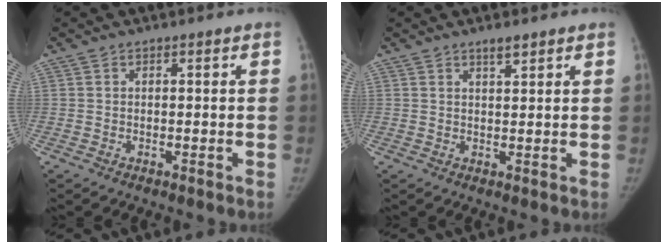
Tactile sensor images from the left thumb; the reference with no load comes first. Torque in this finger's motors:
{"motor_torque": [0.30, -0.02, 0.09, 0.37, 0.08]}